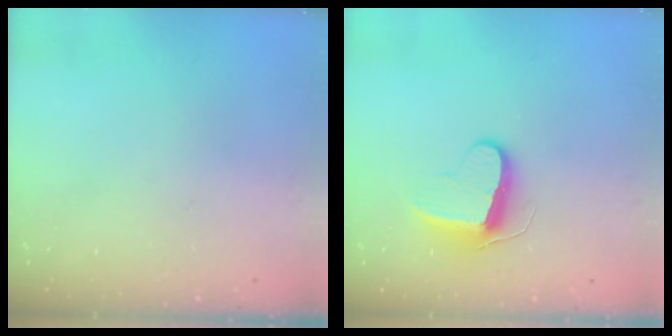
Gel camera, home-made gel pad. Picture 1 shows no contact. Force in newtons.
{"total": 9.9, "press": 9.9, "slide": 0.2}